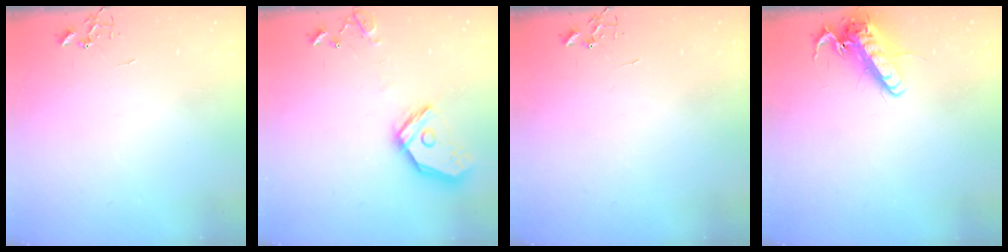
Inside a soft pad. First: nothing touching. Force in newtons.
{"total": 15.9, "press": 15.7, "slide": 2.6}
{"total": 0.0}
{"total": 14.6, "press": 14.4, "slide": 2.4}